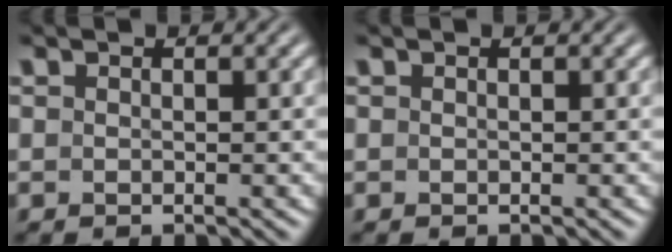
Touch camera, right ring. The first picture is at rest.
{"total": 0.0}